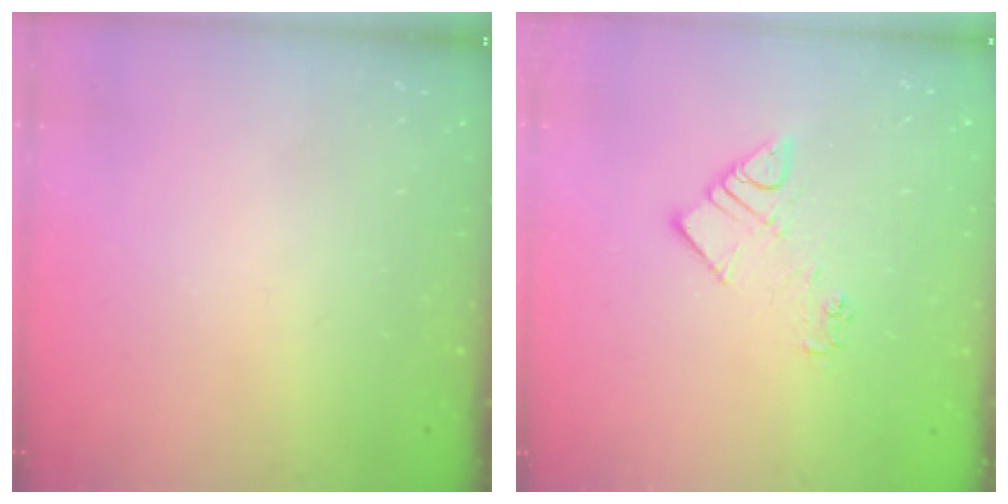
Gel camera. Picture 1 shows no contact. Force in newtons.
{"total": 7.7, "press": 7.7, "slide": 0.2}